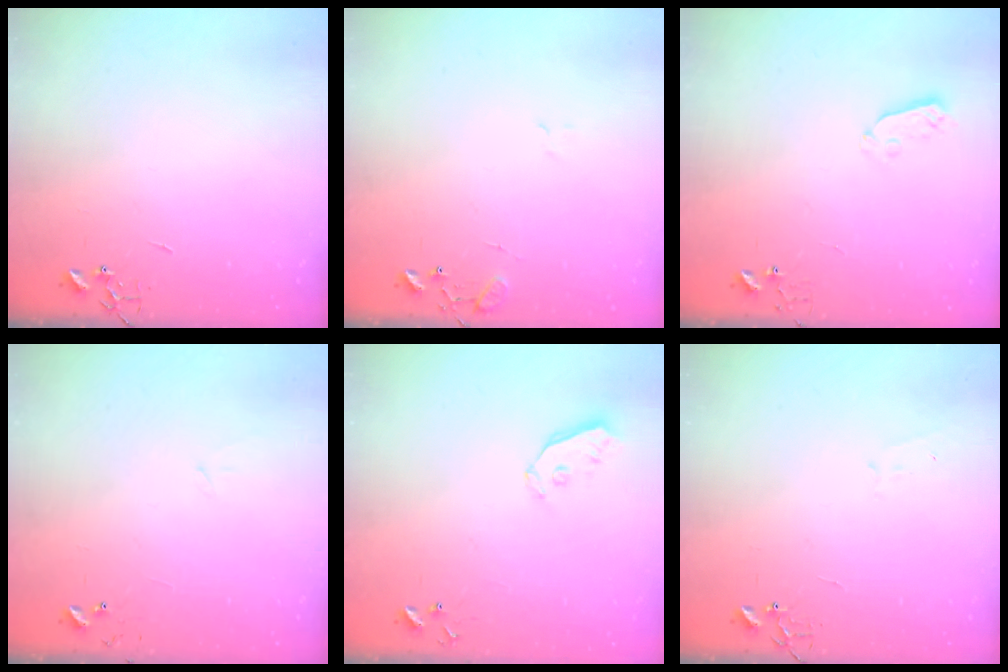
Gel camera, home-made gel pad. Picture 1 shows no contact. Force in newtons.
{"total": 9.3, "press": 9.3, "slide": 0.7}
{"total": 3.9, "press": 3.8, "slide": 0.6}
{"total": 5.8, "press": 5.8, "slide": 0.5}
{"total": 4.9, "press": 4.9, "slide": 0.2}
{"total": 5.6, "press": 5.6, "slide": 0.7}